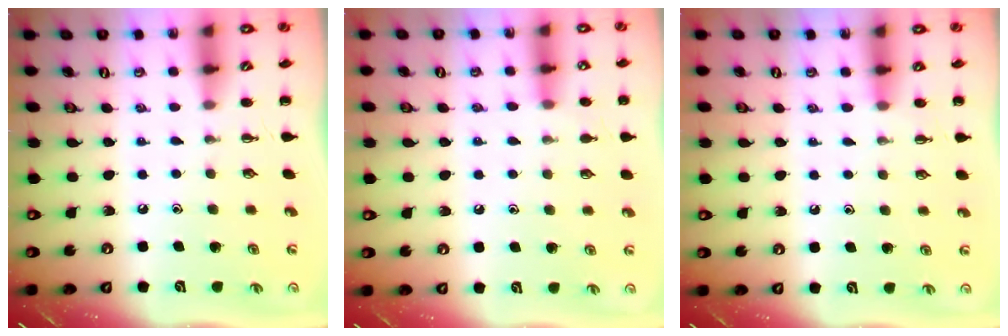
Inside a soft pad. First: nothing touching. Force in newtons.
{"total": 7.5, "press": 7.0, "slide": 2.8}
{"total": 6.0, "press": 5.8, "slide": 1.5}